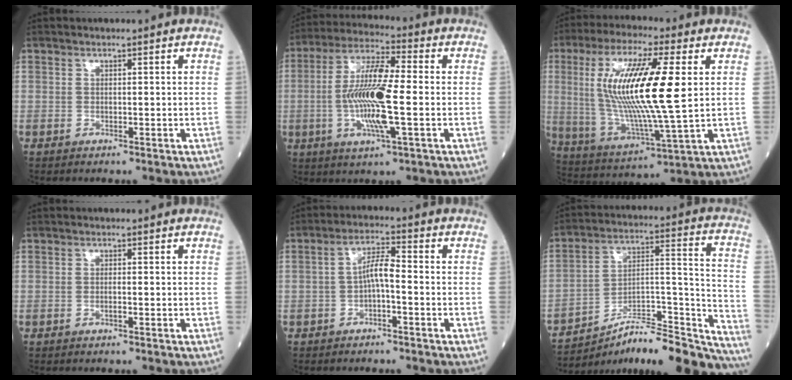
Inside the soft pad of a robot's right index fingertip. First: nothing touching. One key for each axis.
{"total": 12.8, "fx": -1.7, "fy": 1.7, "fz": 12.6, "tx": -0.249, "ty": -0.002, "tz": -0.035}
{"total": 18.7, "fx": 3.2, "fy": 1.9, "fz": 18.3, "tx": -0.372, "ty": -0.005, "tz": 0.055}
{"total": 0.7, "fx": -0.3, "fy": 0.0, "fz": 0.7, "tx": -0.014, "ty": 0.001, "tz": -0.006}
{"total": 4.2, "fx": -1.0, "fy": 0.8, "fz": 4.0, "tx": -0.072, "ty": 0.013, "tz": -0.019}
{"total": 24.9, "fx": -22.0, "fy": 3.5, "fz": 11.2, "tx": -0.107, "ty": 0.035, "tz": -0.329}